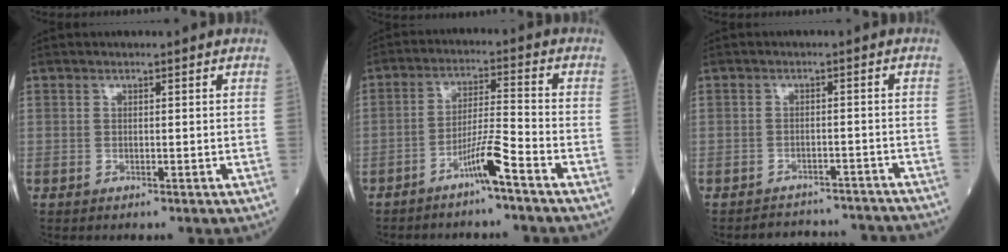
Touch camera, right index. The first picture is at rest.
{"total": 5.8, "force": [-3.9, -0.7, 4.2], "torque": [-0.081, 0.002, -0.077]}
{"total": 9.7, "force": [-9.5, 2.0, 0.6], "torque": [-0.002, 0.017, -0.108]}